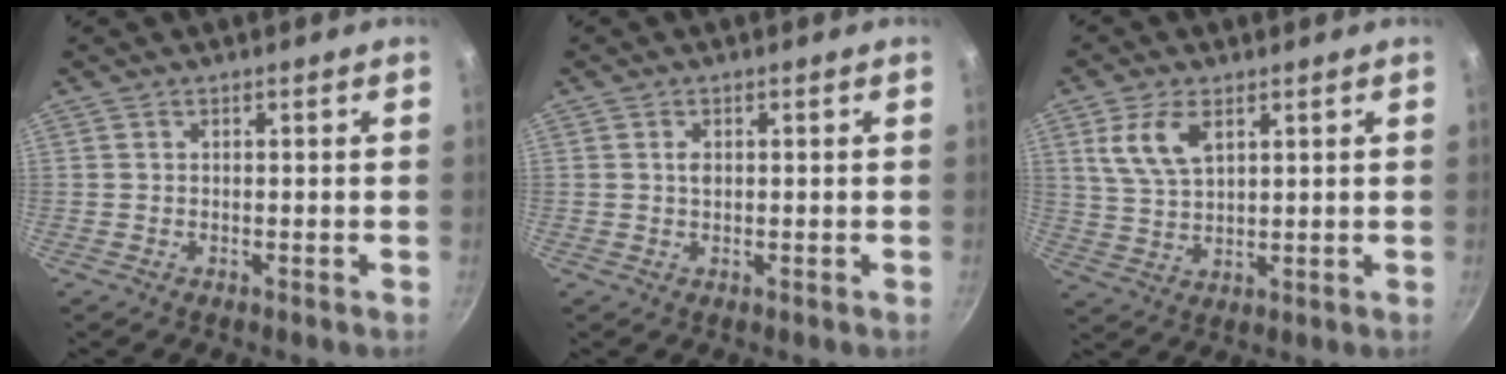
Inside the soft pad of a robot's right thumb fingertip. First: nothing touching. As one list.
[{"total": 1.3, "force": [0.3, 0.9, 1.0], "torque": [-0.015, 0.000, 0.005]}, {"total": 7.6, "force": [3.3, 3.9, 5.5], "torque": [-0.108, -0.009, 0.073]}]